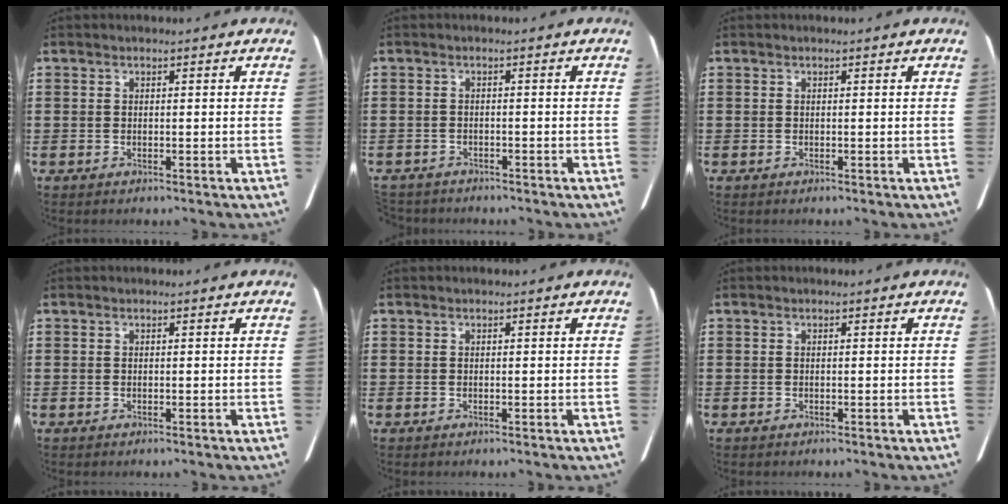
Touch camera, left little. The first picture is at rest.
{"total": 1.5, "force": [-1.5, 0.1, 0.0], "torque": [-0.005, -0.002, -0.033]}
{"total": 0.0}
{"total": 0.0}
{"total": 0.0}
{"total": 0.0}